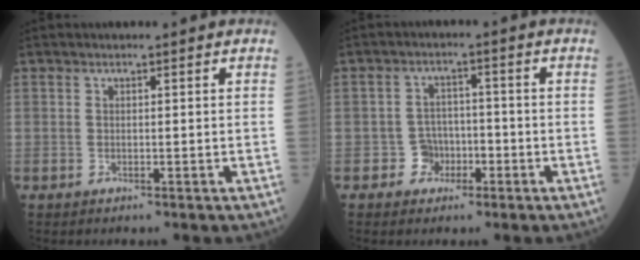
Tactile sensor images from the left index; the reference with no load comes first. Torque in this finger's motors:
{"motor_torque": [-0.03, 0.04, 0.01, -0.01]}